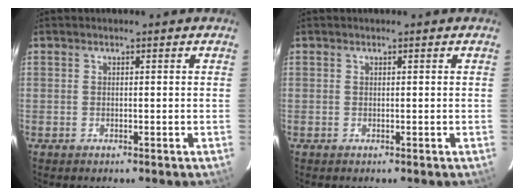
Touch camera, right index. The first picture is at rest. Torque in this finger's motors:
{"motor_torque": [-1.12, 0.43, -0.03, 0.00]}